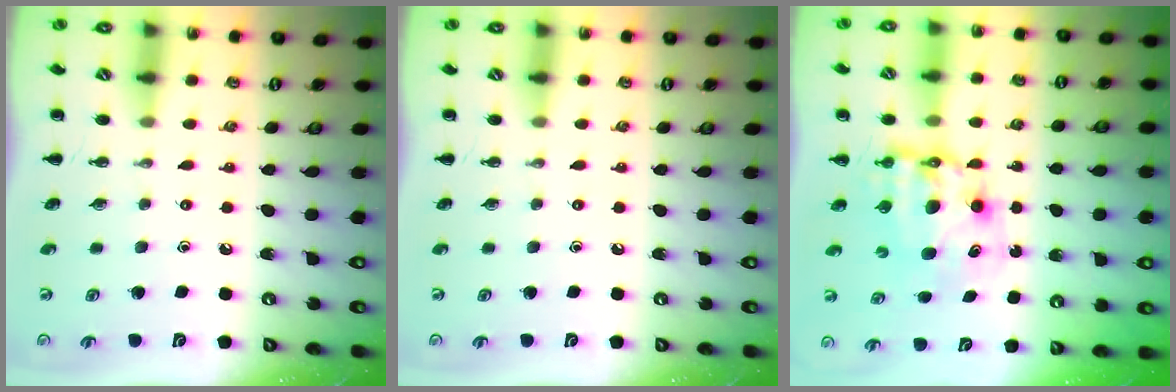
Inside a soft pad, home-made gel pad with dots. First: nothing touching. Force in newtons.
{"total": 0.0}
{"total": 7.8, "press": 7.5, "slide": 2.2}